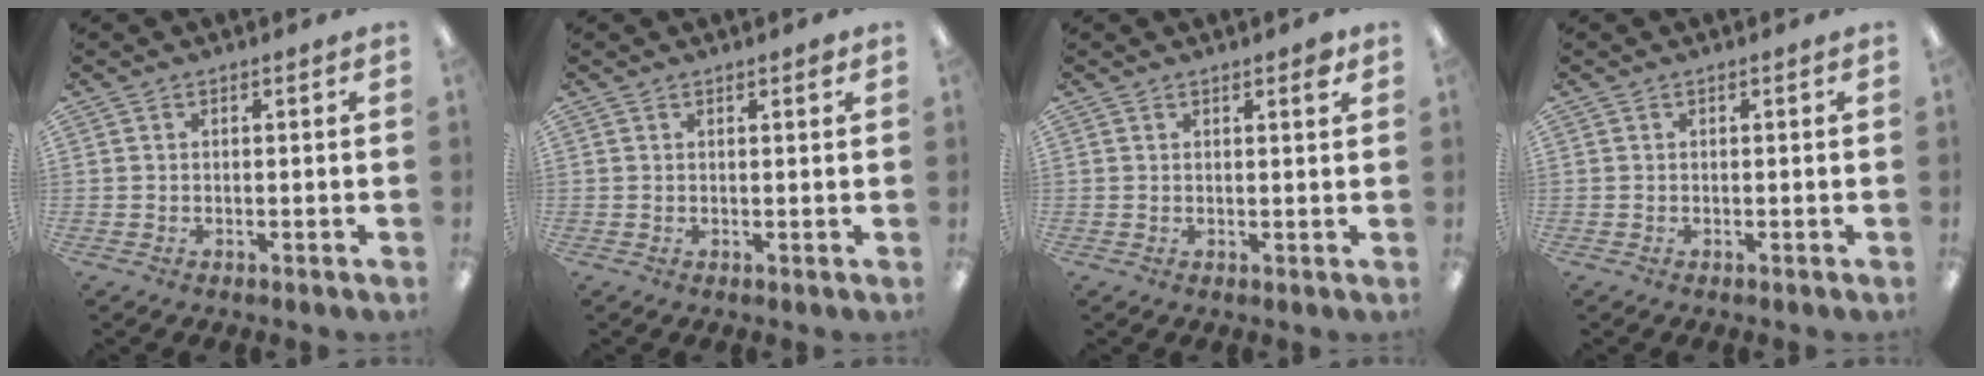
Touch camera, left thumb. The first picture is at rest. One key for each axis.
{"total": 0.9, "fx": 0.8, "fy": 0.1, "fz": 0.4, "tx": -0.001, "ty": -0.003, "tz": 0.013}
{"total": 1.8, "fx": 1.4, "fy": 0.3, "fz": 1.1, "tx": -0.008, "ty": -0.006, "tz": 0.021}
{"total": 0.0}